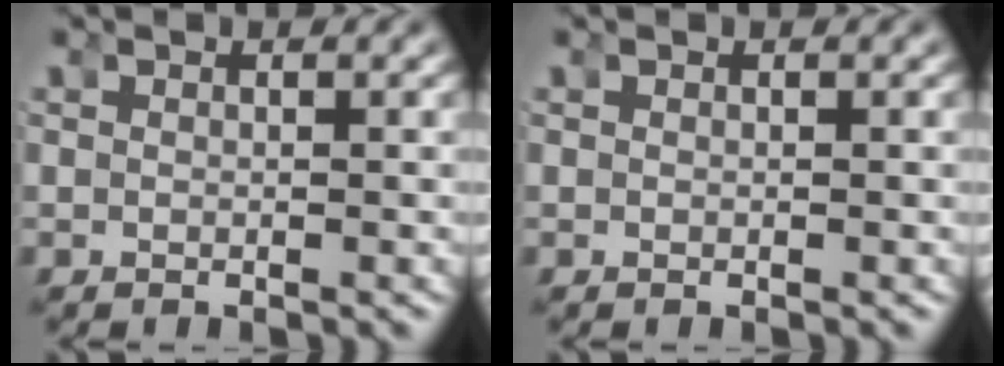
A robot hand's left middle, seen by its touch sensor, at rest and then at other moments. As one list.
[{"total": 0.0}]